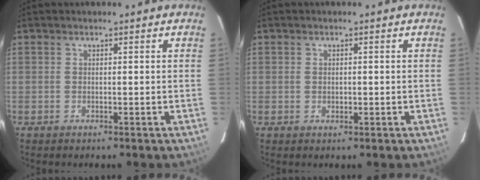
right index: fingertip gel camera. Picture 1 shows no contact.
{"total": 0.9, "force": [0.0, 0.9, 0.1], "torque": [0.001, 0.000, 0.000]}